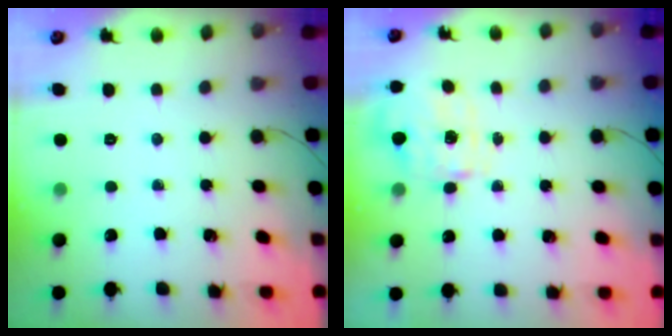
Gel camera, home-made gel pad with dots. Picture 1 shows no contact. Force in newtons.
{"total": 4.0, "press": 3.9, "slide": 0.8}